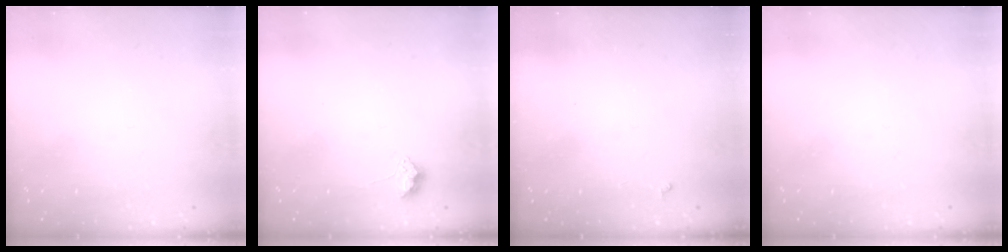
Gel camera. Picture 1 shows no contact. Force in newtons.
{"total": 3.8, "press": 3.8, "slide": 0.5}
{"total": 2.9, "press": 2.9, "slide": 0.4}
{"total": 0.0}